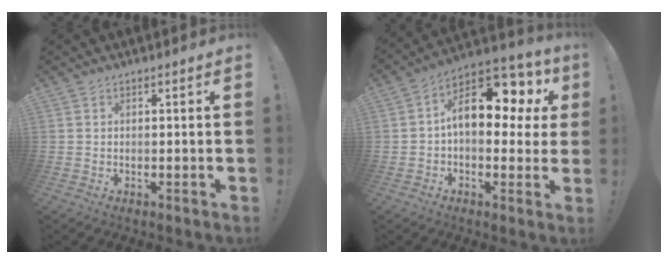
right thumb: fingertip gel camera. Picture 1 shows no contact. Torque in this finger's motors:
{"motor_torque": [0.91, 2.53, 0.76, -0.57, 0.06]}